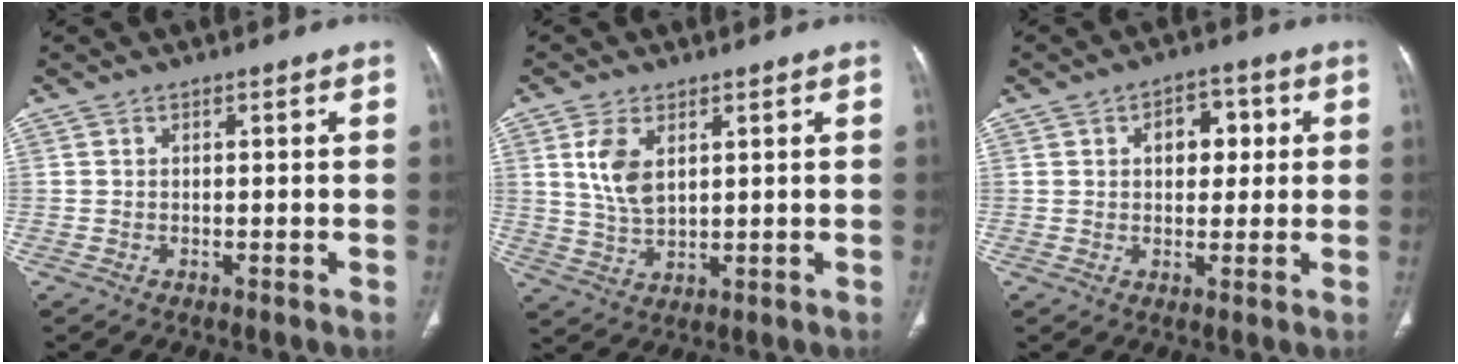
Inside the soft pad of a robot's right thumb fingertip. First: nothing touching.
{"total": 7.3, "force": [2.4, 4.1, 5.6], "torque": [-0.109, -0.008, 0.053]}
{"total": 6.9, "force": [1.4, 4.8, 4.8], "torque": [-0.034, 0.009, 0.018]}